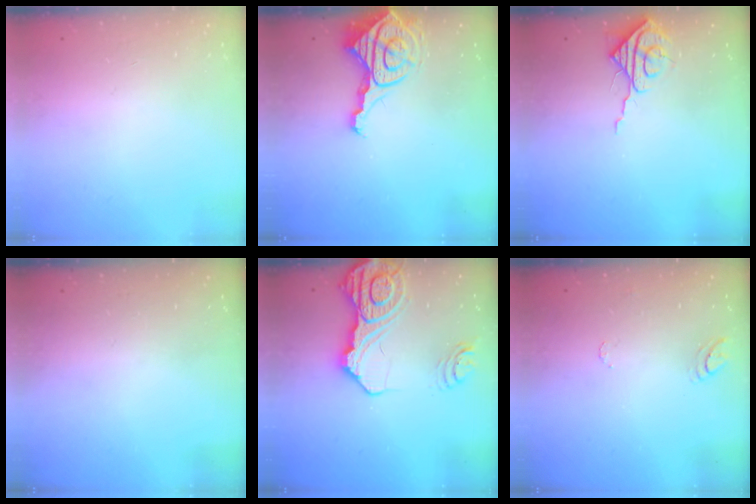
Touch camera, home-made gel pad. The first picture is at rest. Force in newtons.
{"total": 10.1, "press": 10.0, "slide": 0.9}
{"total": 7.9, "press": 7.8, "slide": 0.7}
{"total": 0.0}
{"total": 19.8, "press": 19.6, "slide": 2.3}
{"total": 5.5, "press": 5.5, "slide": 0.7}